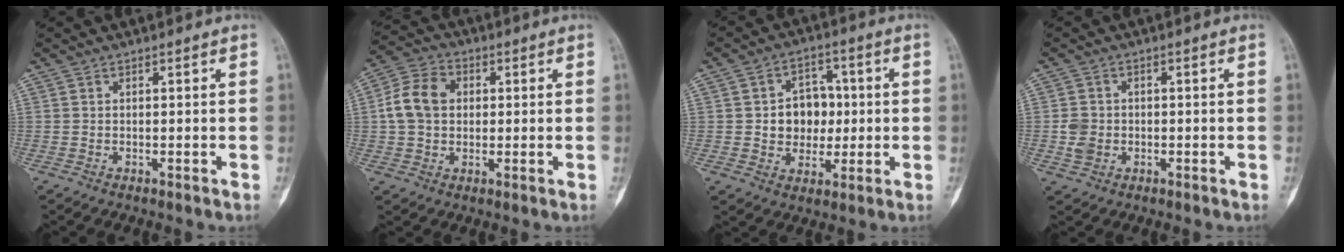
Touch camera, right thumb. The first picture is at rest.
{"total": 9.2, "force": [1.0, 7.2, 5.8], "torque": [-0.098, 0.021, 0.010]}
{"total": 9.4, "force": [0.4, 7.7, 5.4], "torque": [-0.031, 0.011, 0.008]}
{"total": 3.6, "force": [-0.5, 3.1, 1.8], "torque": [-0.024, 0.006, -0.006]}